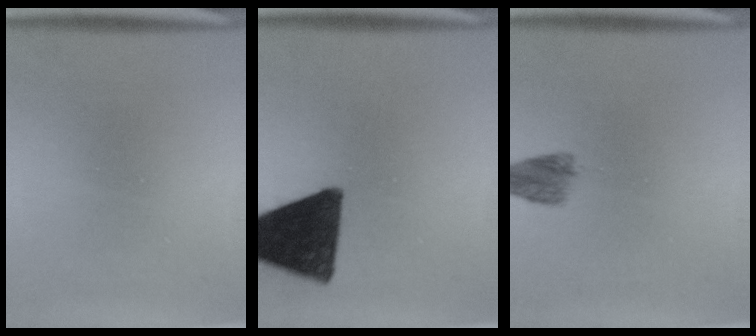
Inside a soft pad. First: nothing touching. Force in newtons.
{"total": 15.0}
{"total": 2.1}